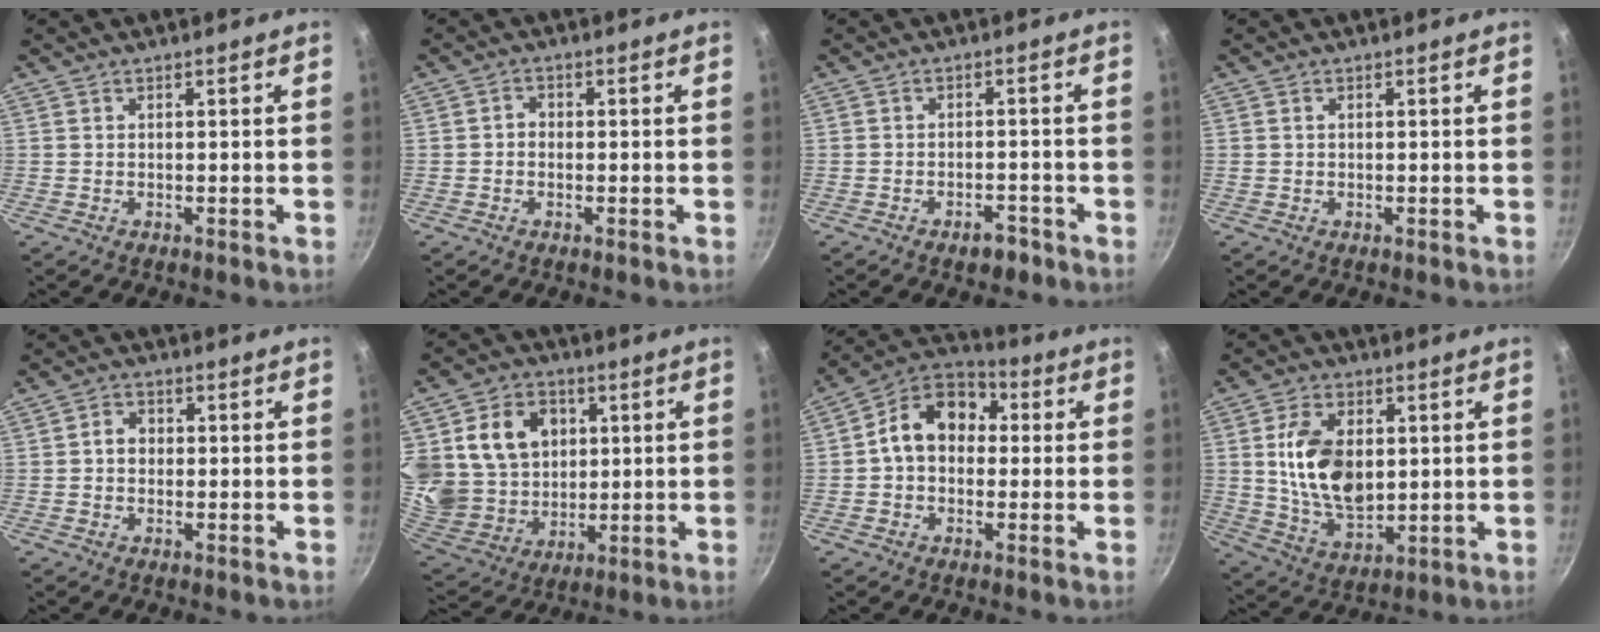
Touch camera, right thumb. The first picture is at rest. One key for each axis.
{"total": 1.8, "fx": -0.3, "fy": 1.5, "fz": 0.9, "tx": -0.011, "ty": 0.010, "tz": -0.009}
{"total": 3.5, "fx": -2.3, "fy": 1.9, "fz": 1.8, "tx": -0.015, "ty": 0.024, "tz": -0.027}
{"total": 0.6, "fx": 0.1, "fy": 0.5, "fz": 0.2, "tx": -0.003, "ty": 0.004, "tz": 0.003}
{"total": 3.3, "fx": 0.0, "fy": 2.7, "fz": 1.8, "tx": -0.015, "ty": 0.012, "tz": -0.005}
{"total": 20.6, "fx": 5.6, "fy": 16.9, "fz": 10.2, "tx": -0.183, "ty": -0.012, "tz": 0.113}
{"total": 12.7, "fx": 1.1, "fy": 9.6, "fz": 8.2, "tx": -0.098, "ty": 0.035, "tz": -0.006}
{"total": 14.2, "fx": 2.0, "fy": 8.9, "fz": 10.9, "tx": -0.176, "ty": -0.015, "tz": 0.044}